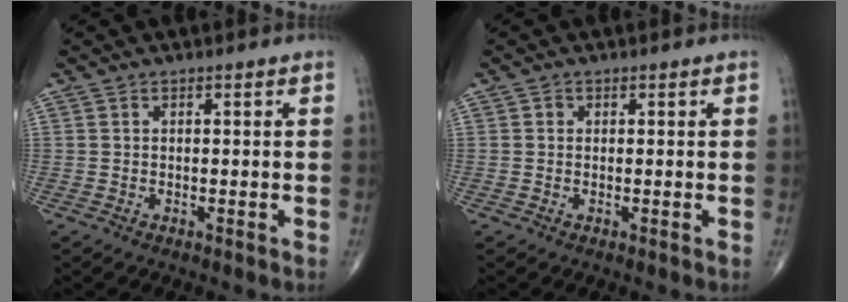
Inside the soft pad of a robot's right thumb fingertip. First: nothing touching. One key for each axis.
{"total": 0.6, "fx": 0.1, "fy": 0.5, "fz": 0.2, "tx": 0.002, "ty": 0.002, "tz": 0.000}